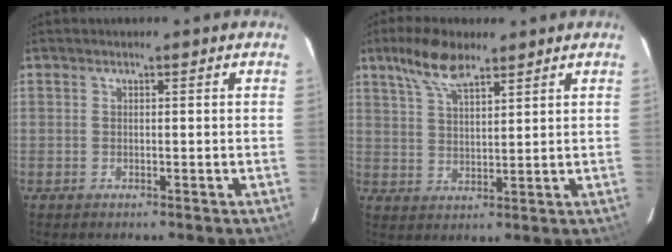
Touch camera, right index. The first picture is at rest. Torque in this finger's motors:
{"motor_torque": [0.69, 0.60, 0.08, 0.06]}